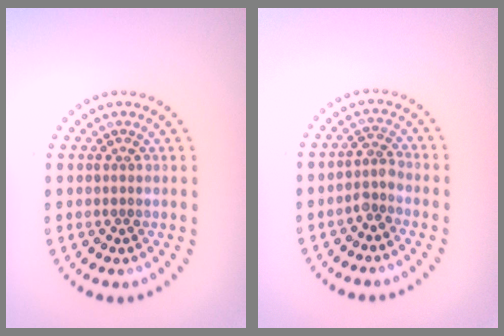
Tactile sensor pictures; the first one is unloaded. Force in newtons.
{"total": 1.8, "press": 1.3, "slide": 1.3}